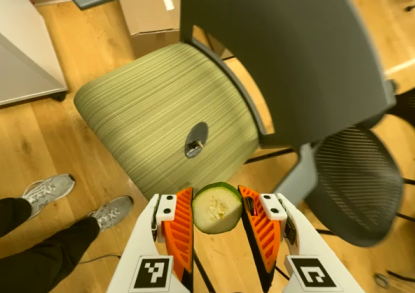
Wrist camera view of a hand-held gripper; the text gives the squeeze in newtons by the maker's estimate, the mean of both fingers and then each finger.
{"total": 9.3, "left": 9.8, "right": 8.8}